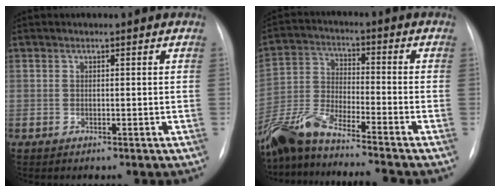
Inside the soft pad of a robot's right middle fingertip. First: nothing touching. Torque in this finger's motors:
{"motor_torque": [1.09, -1.05, 0.49, 0.18]}